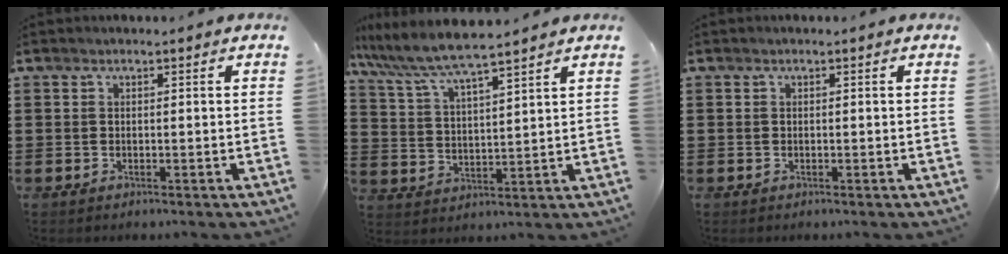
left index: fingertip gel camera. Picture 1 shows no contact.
{"total": 6.5, "force": [5.8, -0.1, 2.9], "torque": [-0.081, -0.032, 0.098]}
{"total": 0.0}